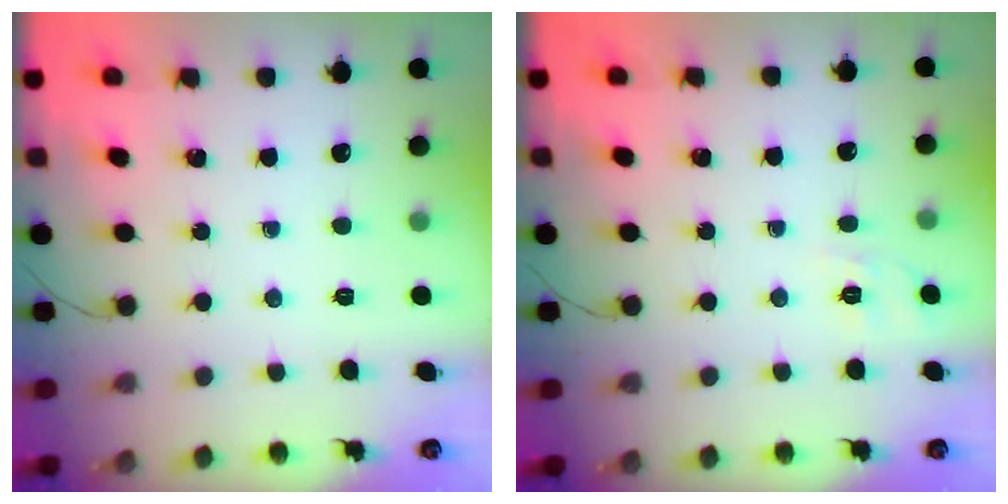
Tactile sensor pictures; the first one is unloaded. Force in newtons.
{"total": 1.6, "press": 0.0, "slide": 1.6}